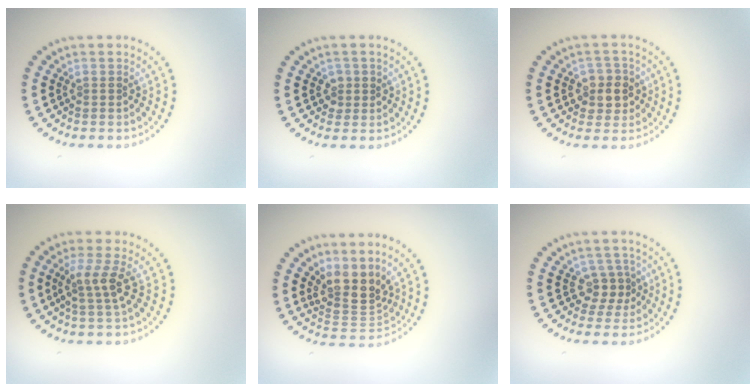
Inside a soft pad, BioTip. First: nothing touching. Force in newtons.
{"total": 1.1, "press": 1.0, "slide": 0.5}
{"total": 2.7, "press": 2.5, "slide": 1.0}
{"total": 2.8, "press": 2.1, "slide": 1.9}
{"total": 3.9, "press": 2.9, "slide": 2.6}
{"total": 2.4, "press": 1.8, "slide": 1.6}